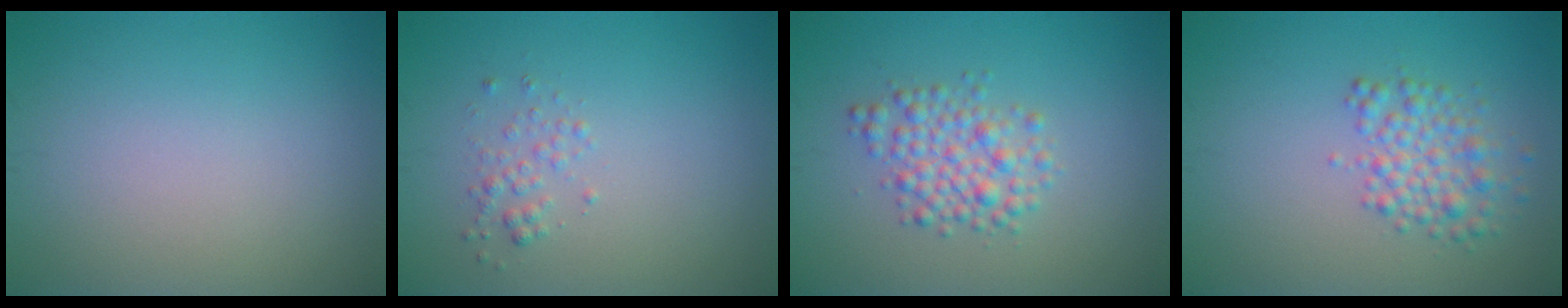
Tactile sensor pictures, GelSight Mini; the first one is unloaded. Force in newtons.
{"total": 1.2, "press": 1.2, "slide": 0.1}
{"total": 3.3, "press": 3.2, "slide": 0.1}
{"total": 3.1, "press": 3.1, "slide": 0.0}